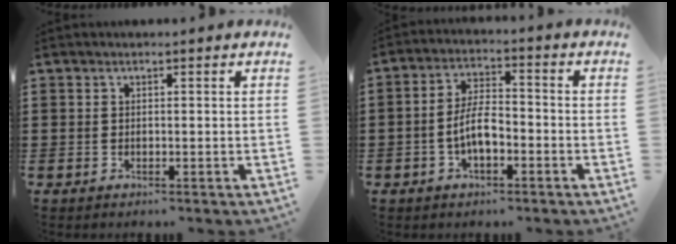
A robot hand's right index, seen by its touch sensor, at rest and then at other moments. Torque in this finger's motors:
{"motor_torque": [1.25, 0.88, 0.31, 0.14]}